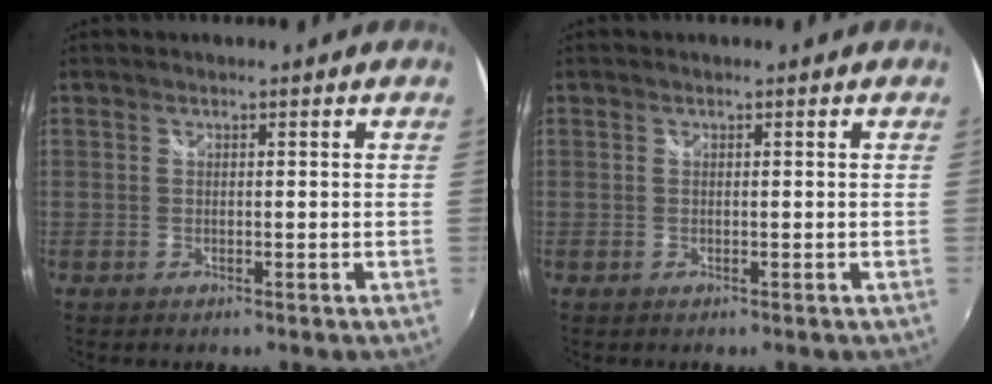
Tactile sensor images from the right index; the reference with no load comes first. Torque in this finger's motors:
{"motor_torque": [0.00, 0.00, 0.00, 0.01]}